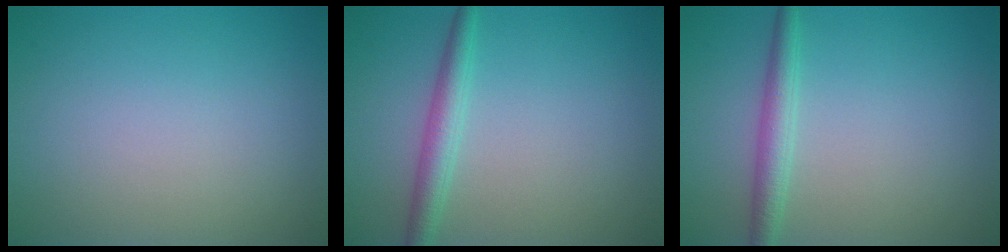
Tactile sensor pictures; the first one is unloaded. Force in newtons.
{"total": 2.5, "press": 2.5, "slide": 0.0}
{"total": 2.3, "press": 2.3, "slide": 0.1}